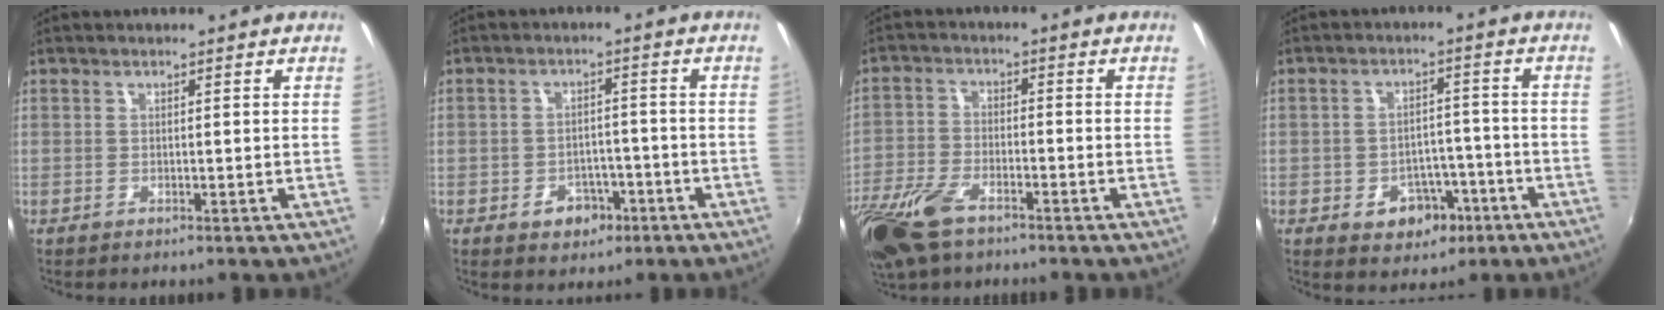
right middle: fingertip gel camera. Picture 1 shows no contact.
{"total": 5.1, "force": [-2.8, 3.8, 2.1], "torque": [-0.046, 0.007, -0.027]}
{"total": 12.0, "force": [-8.0, 5.3, 7.2], "torque": [-0.182, -0.024, -0.161]}
{"total": 7.3, "force": [-3.6, 5.4, 3.4], "torque": [-0.063, 0.016, -0.034]}